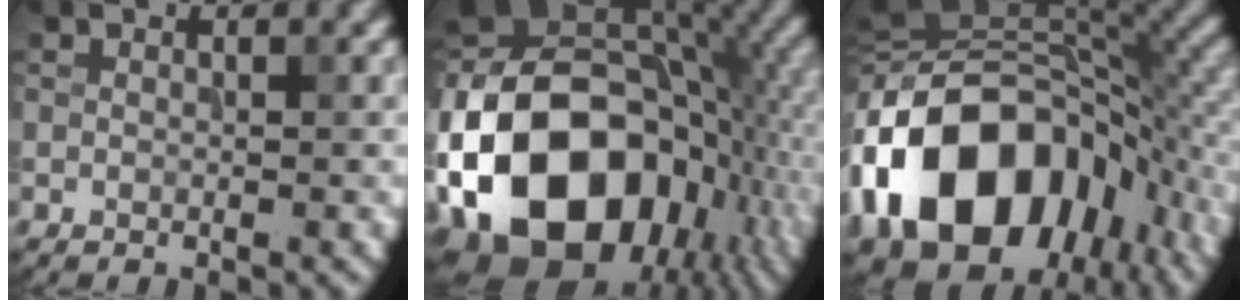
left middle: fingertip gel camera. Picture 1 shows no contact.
{"total": 19.9, "force": [-6.3, 13.8, 13.0], "torque": [-0.251, -0.004, -0.109]}
{"total": 18.1, "force": [-5.0, 12.5, 12.1], "torque": [-0.224, 0.001, -0.085]}